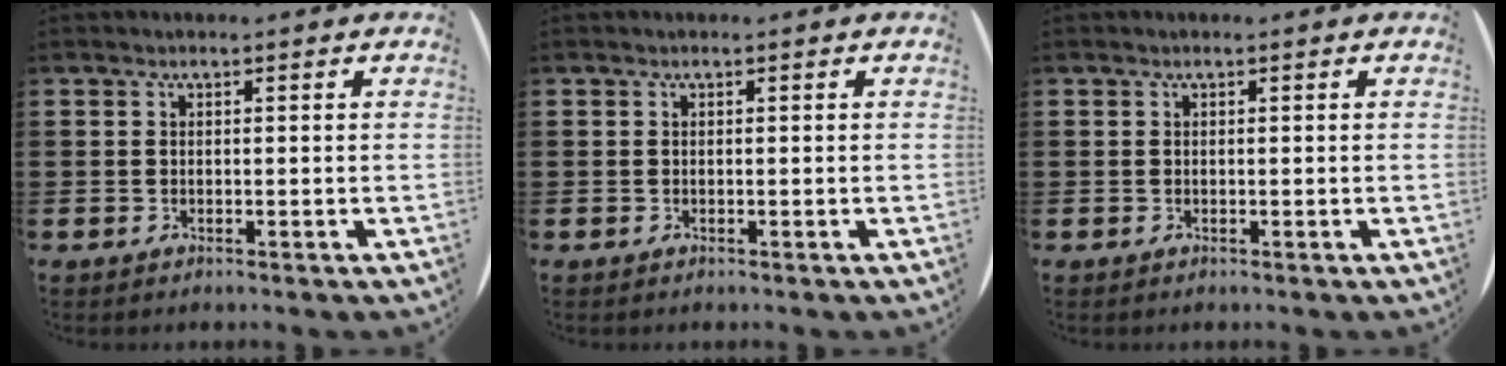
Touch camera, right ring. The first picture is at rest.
{"total": 0.0}
{"total": 0.0}